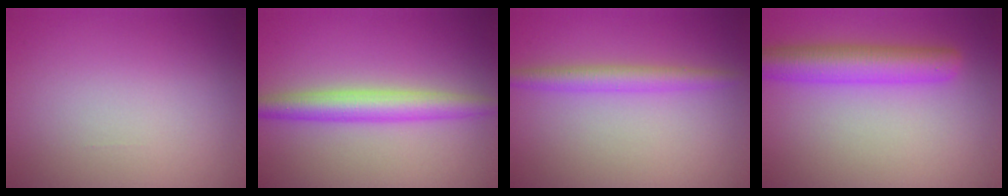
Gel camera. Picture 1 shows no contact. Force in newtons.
{"total": 4.0, "press": 4.0, "slide": 0.0}
{"total": 2.4, "press": 2.4, "slide": 0.2}
{"total": 5.1, "press": 5.1, "slide": 0.3}